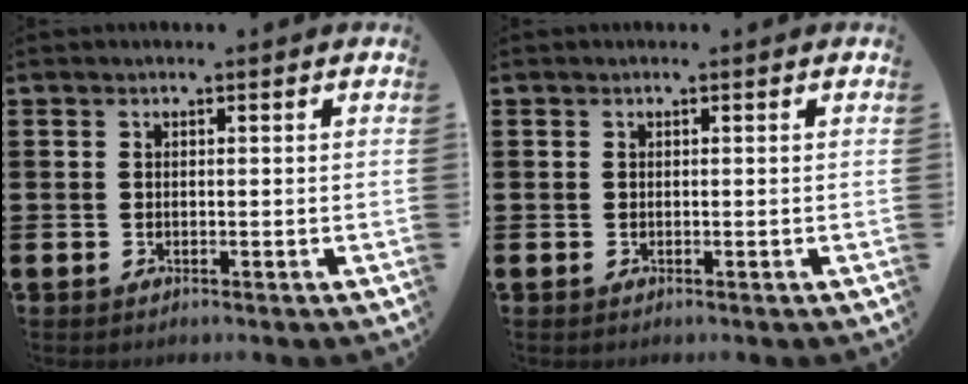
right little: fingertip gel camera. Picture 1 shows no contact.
{"total": 0.0}